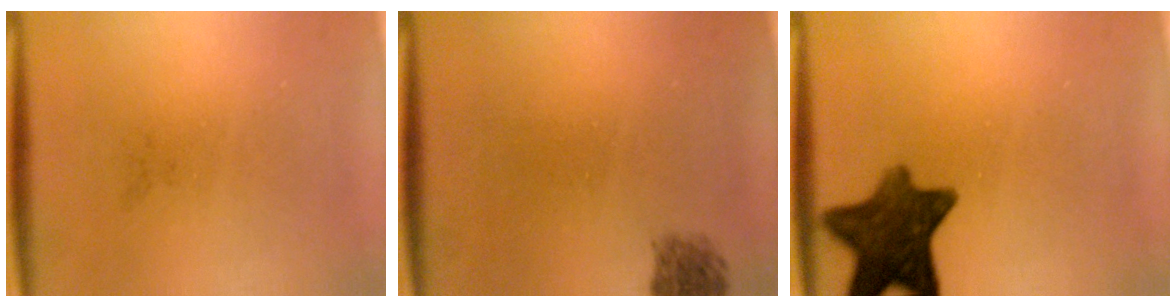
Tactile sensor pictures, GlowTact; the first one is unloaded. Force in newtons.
{"total": 1.8}
{"total": 10.7}